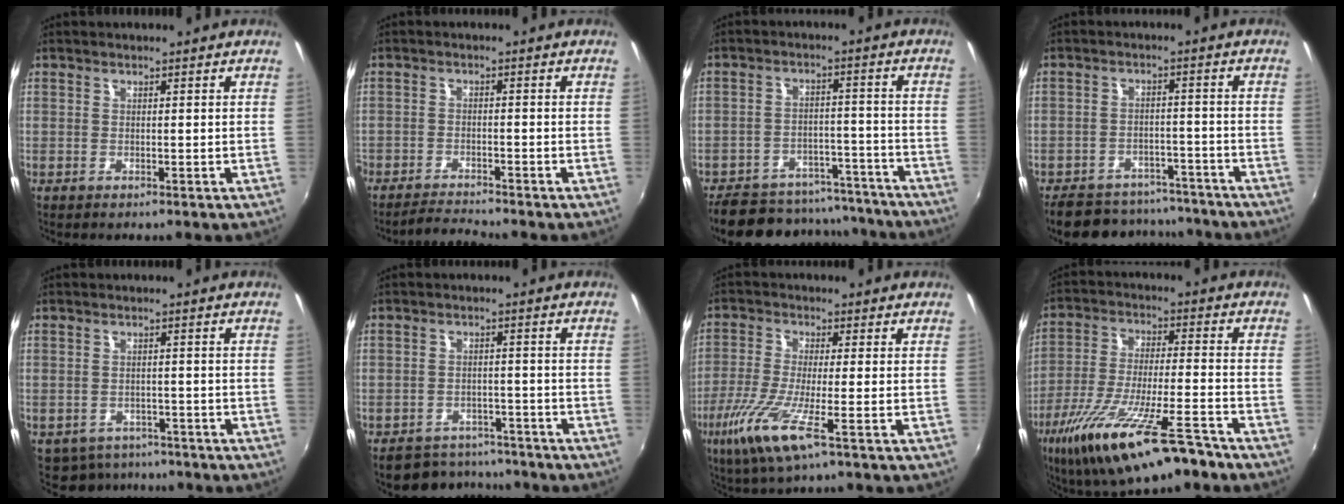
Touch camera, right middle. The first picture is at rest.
{"total": 3.8, "force": [-3.8, -0.2, 0.5], "torque": [-0.031, -0.006, -0.072]}
{"total": 20.9, "force": [-17.9, 8.2, 7.0], "torque": [-0.155, 0.036, -0.229]}
{"total": 16.3, "force": [-13.8, 6.9, 5.4], "torque": [-0.123, 0.022, -0.180]}
{"total": 5.8, "force": [-4.7, 3.3, 1.0], "torque": [-0.032, -0.008, -0.065]}
{"total": 8.8, "force": [-7.5, 4.3, 1.3], "torque": [-0.036, 0.019, -0.098]}
{"total": 9.7, "force": [-4.5, 0.5, 8.5], "torque": [-0.196, -0.024, -0.088]}
{"total": 20.4, "force": [-13.7, 4.3, 14.5], "torque": [-0.278, -0.058, -0.232]}